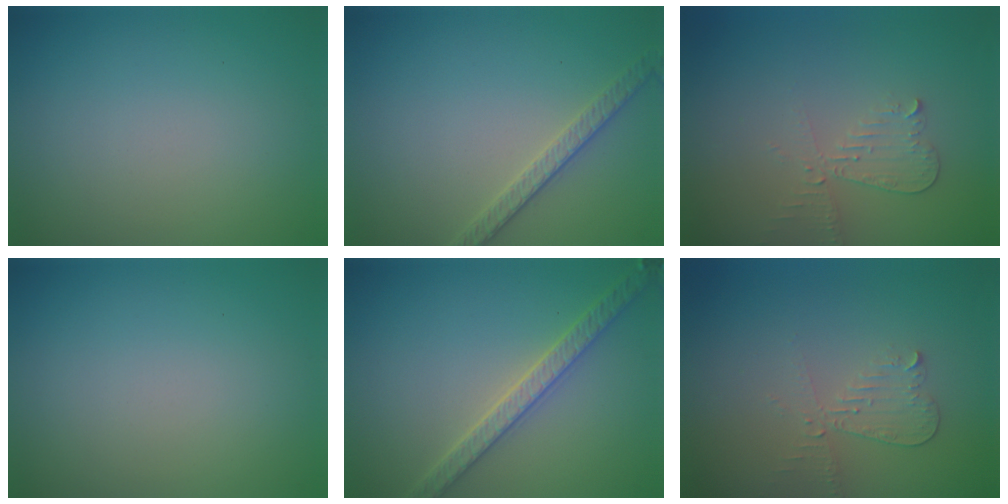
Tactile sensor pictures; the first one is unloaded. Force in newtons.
{"total": 2.6, "press": 2.5, "slide": 0.8}
{"total": 2.1, "press": 2.1, "slide": 0.1}
{"total": 0.0}
{"total": 3.8, "press": 3.7, "slide": 0.8}
{"total": 2.1, "press": 2.1, "slide": 0.2}